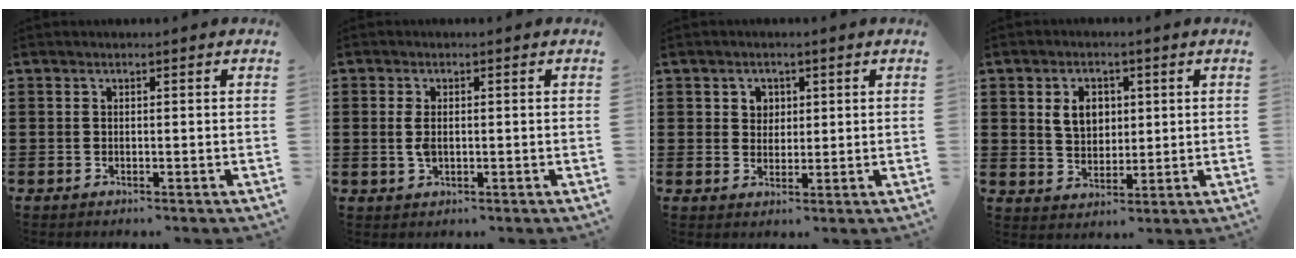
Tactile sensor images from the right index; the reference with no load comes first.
{"total": 2.8, "force": [0.1, 1.5, 2.4], "torque": [-0.064, -0.002, -0.004]}
{"total": 2.5, "force": [1.0, 2.3, 0.4], "torque": [-0.019, 0.011, 0.017]}
{"total": 5.2, "force": [1.4, 3.9, 3.1], "torque": [-0.068, 0.010, 0.020]}